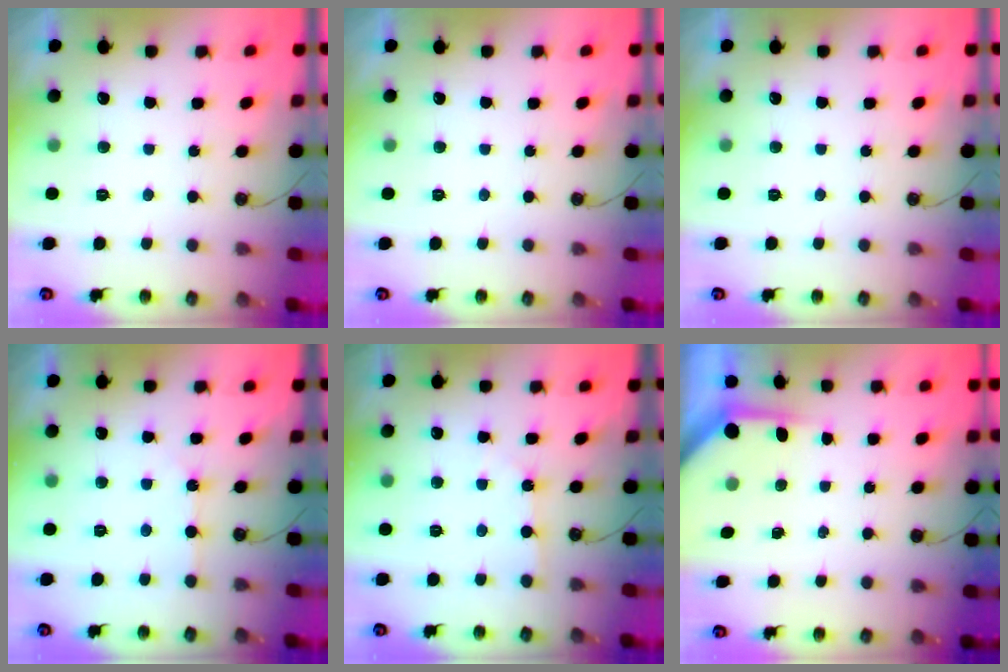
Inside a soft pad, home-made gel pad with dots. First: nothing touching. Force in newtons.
{"total": 0.0}
{"total": 0.0}
{"total": 1.8, "press": 1.8, "slide": 0.4}
{"total": 1.8, "press": 1.8, "slide": 0.3}
{"total": 3.8, "press": 3.7, "slide": 0.4}